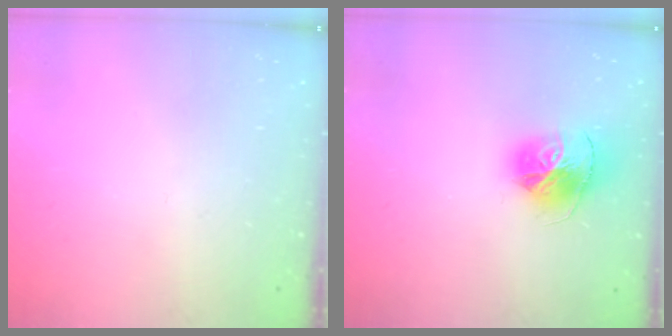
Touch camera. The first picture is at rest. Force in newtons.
{"total": 15.6, "press": 15.5, "slide": 1.6}